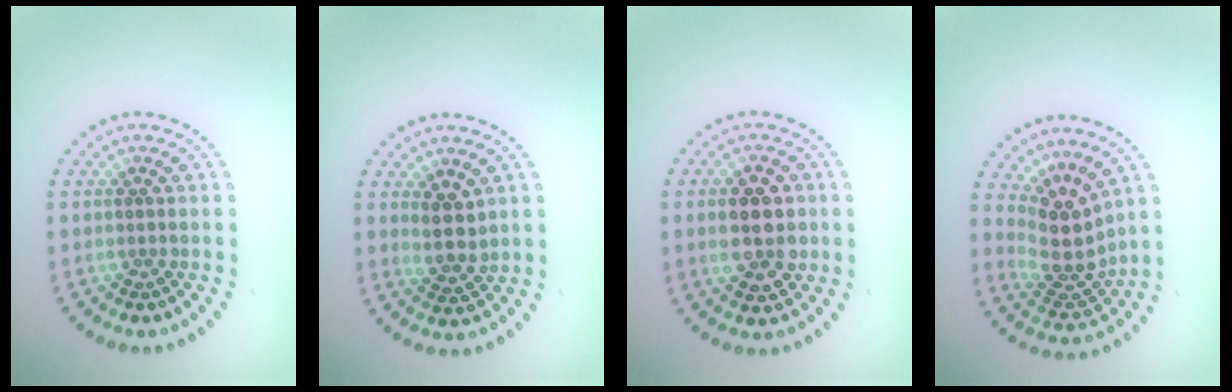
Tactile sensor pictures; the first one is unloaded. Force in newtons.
{"total": 2.5, "press": 2.2, "slide": 1.1}
{"total": 4.9, "press": 4.9, "slide": 0.2}
{"total": 4.1, "press": 2.9, "slide": 2.8}